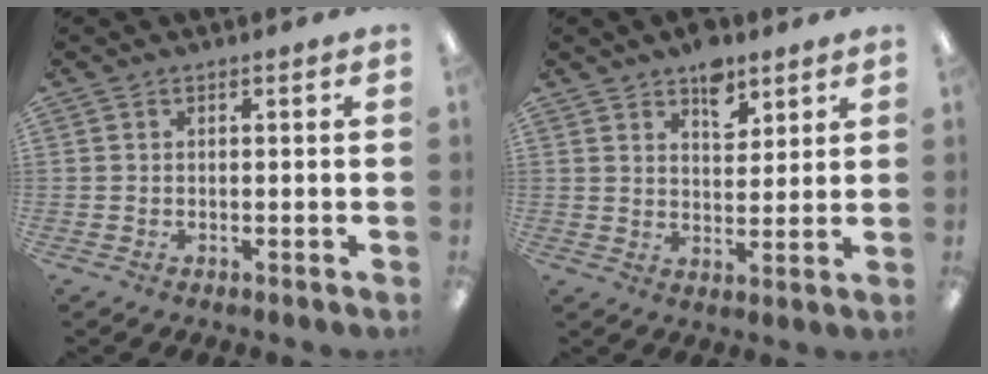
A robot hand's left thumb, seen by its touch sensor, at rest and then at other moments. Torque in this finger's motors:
{"motor_torque": [1.22, 0.46, 1.03, -0.45, 0.01]}